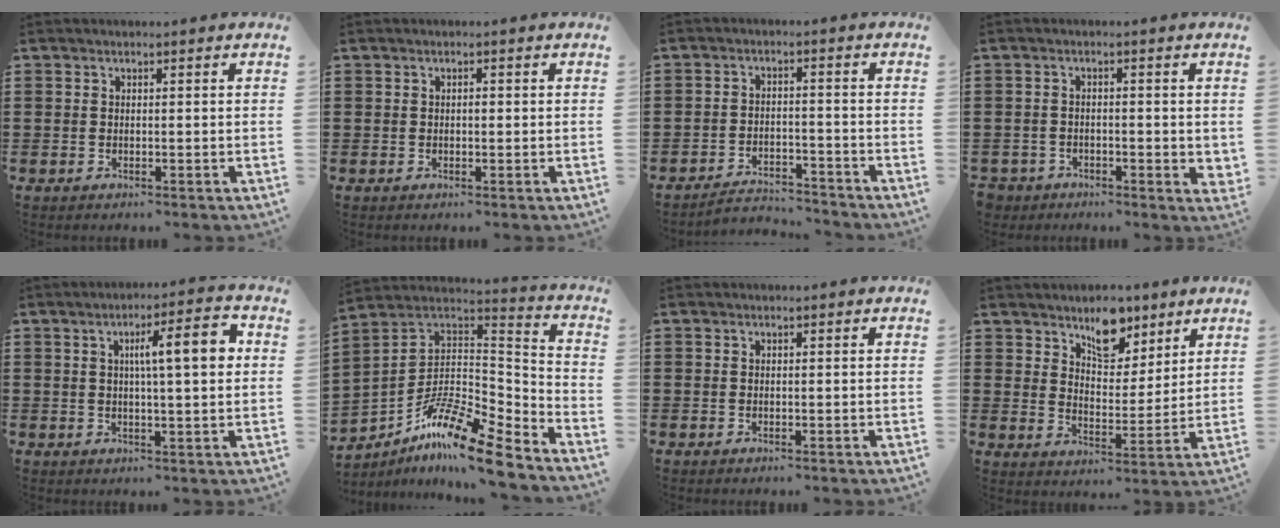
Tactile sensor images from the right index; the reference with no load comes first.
{"total": 0.6, "force": [0.0, 0.2, 0.6], "torque": [-0.012, -0.003, 0.000]}
{"total": 3.5, "force": [-3.4, 0.6, 0.1], "torque": [-0.010, 0.004, -0.073]}
{"total": 1.8, "force": [-1.2, 1.2, 0.4], "torque": [-0.014, 0.005, -0.027]}
{"total": 8.3, "force": [1.8, 1.4, 7.9], "torque": [-0.128, -0.005, 0.020]}
{"total": 13.6, "force": [-9.9, 2.5, 8.9], "torque": [-0.166, 0.017, -0.188]}
{"total": 0.0}
{"total": 7.8, "force": [5.7, 3.9, 3.6], "torque": [-0.059, -0.013, 0.099]}